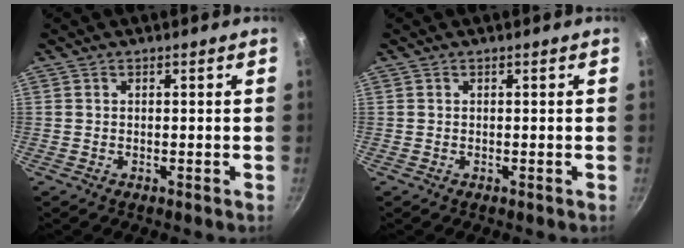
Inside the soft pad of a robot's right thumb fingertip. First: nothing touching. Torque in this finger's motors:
{"motor_torque": [-0.05, 0.05, 0.00, 0.00, 0.00]}